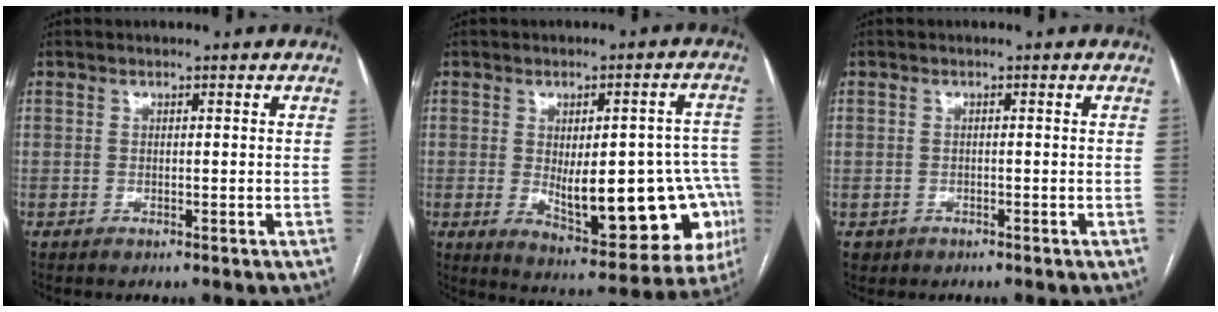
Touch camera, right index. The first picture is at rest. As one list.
[{"total": 19.5, "force": [-3.5, 7.2, 17.8], "torque": [-0.159, 0.023, -0.017]}, {"total": 1.6, "force": [-0.7, 1.4, 0.0], "torque": [-0.004, 0.005, -0.008]}]